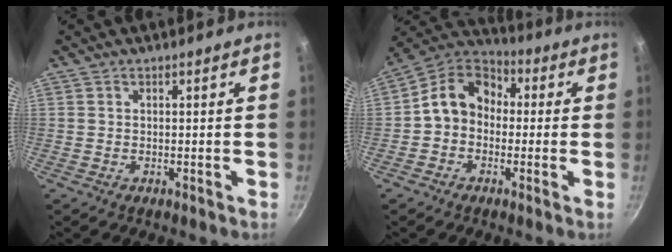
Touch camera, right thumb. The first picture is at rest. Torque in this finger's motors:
{"motor_torque": [0.74, 0.63, 0.81, -0.45, 0.37]}